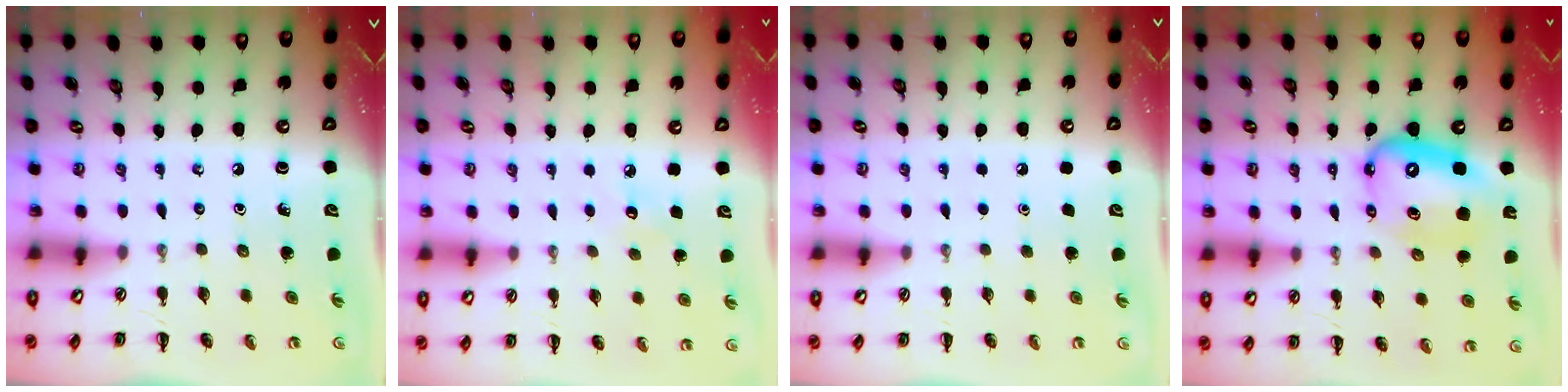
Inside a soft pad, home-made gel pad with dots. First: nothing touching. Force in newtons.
{"total": 5.1, "press": 5.0, "slide": 1.3}
{"total": 1.6, "press": 1.6, "slide": 0.1}
{"total": 11.7, "press": 11.2, "slide": 3.1}